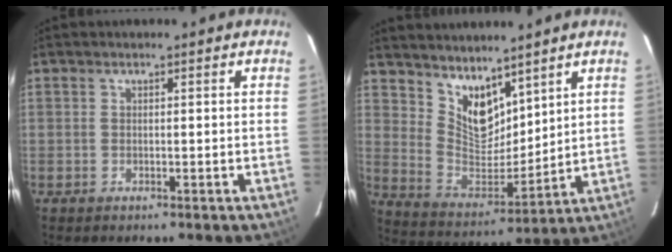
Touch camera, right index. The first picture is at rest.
{"total": 11.0, "force": [8.0, 5.4, 5.2], "torque": [-0.090, -0.009, 0.167]}